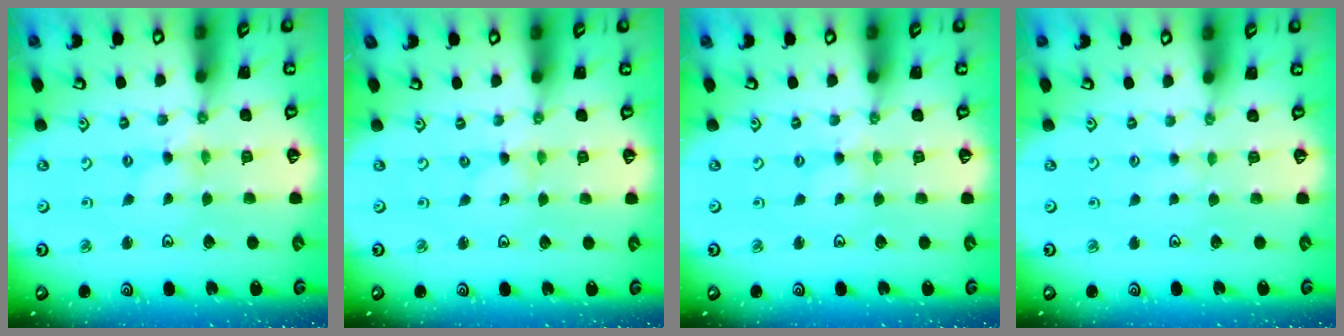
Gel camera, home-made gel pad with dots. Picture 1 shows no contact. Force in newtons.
{"total": 0.0}
{"total": 1.7, "press": 1.6, "slide": 0.3}
{"total": 2.0, "press": 2.0, "slide": 0.3}